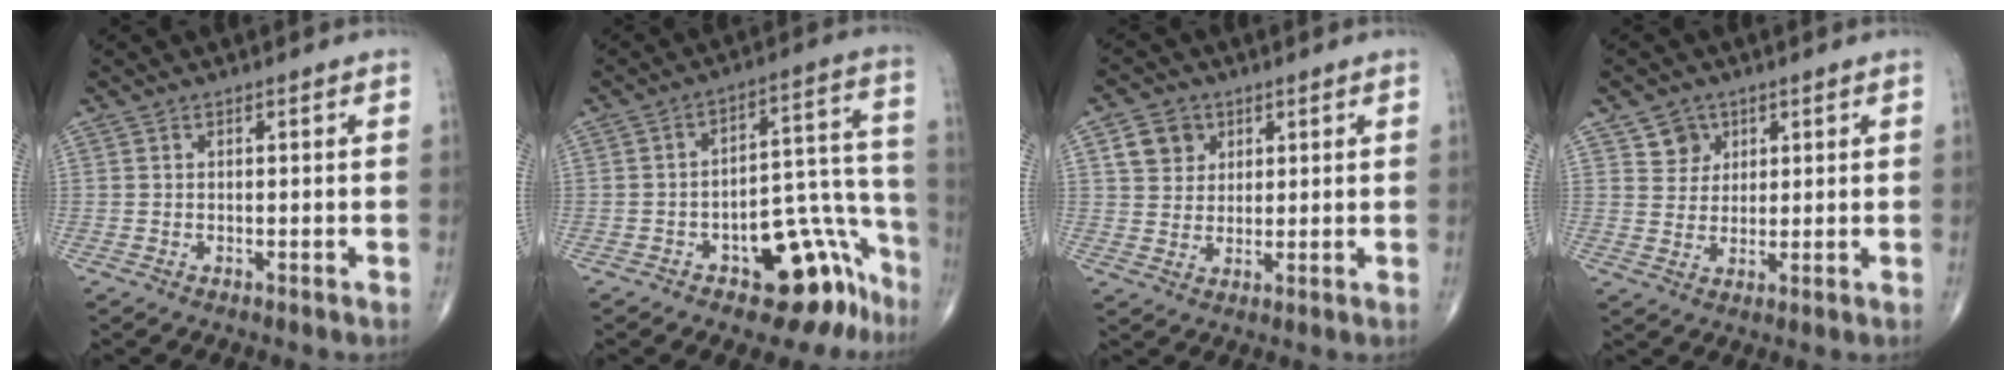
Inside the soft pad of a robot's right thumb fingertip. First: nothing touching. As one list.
[{"total": 15.5, "force": [-9.3, 7.6, 9.8], "torque": [-0.056, 0.107, -0.126]}, {"total": 6.1, "force": [2.5, 5.2, 2.1], "torque": [-0.014, -0.007, 0.045]}, {"total": 4.6, "force": [2.4, 3.9, 0.8], "torque": [0.009, -0.013, 0.042]}]